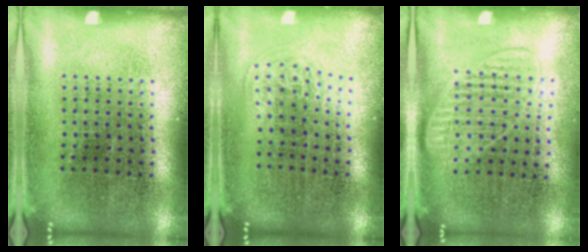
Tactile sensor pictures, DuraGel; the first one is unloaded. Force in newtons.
{"total": 1.0, "press": 0.6, "slide": 0.8}
{"total": 1.4, "press": 1.3, "slide": 0.6}